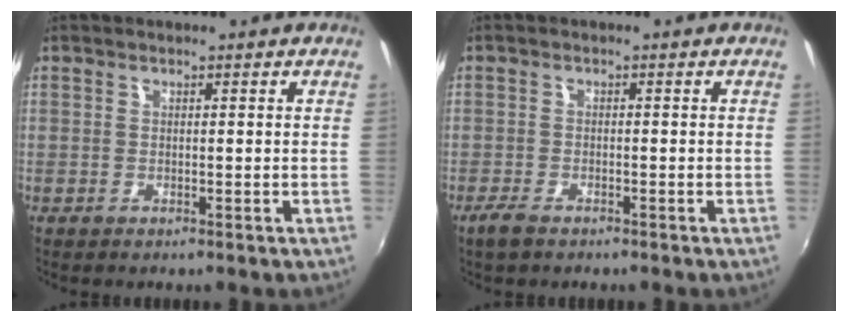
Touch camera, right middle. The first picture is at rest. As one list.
[{"total": 2.8, "force": [-2.1, 0.9, 1.5], "torque": [-0.040, -0.006, -0.043]}]